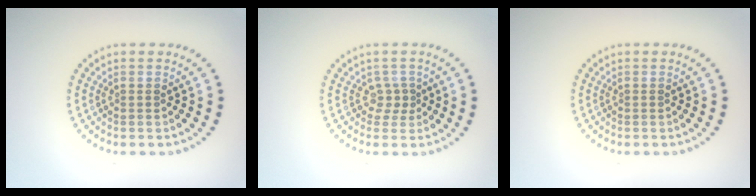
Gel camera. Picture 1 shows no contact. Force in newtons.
{"total": 1.3, "press": 0.9, "slide": 1.0}
{"total": 0.0}